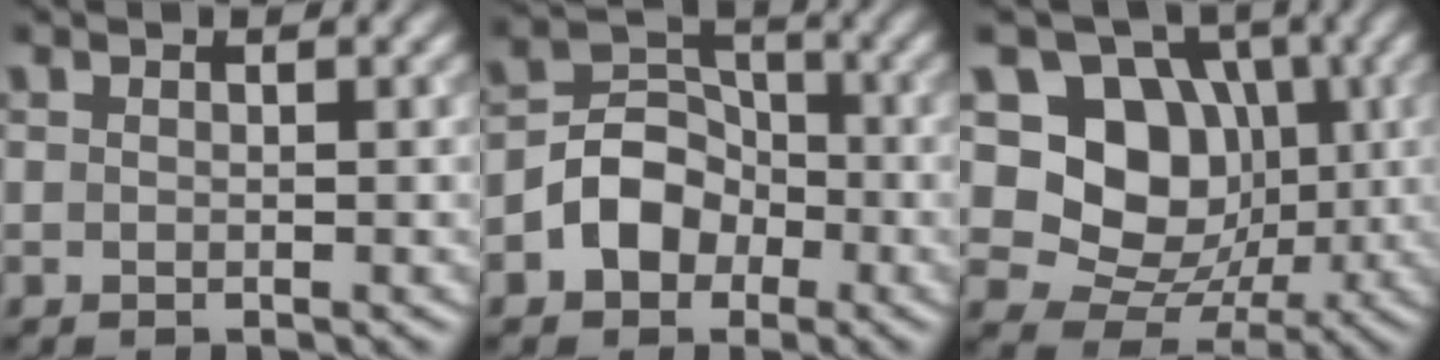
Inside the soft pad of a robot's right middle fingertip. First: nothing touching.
{"total": 4.7, "force": [-2.1, 3.6, 2.1], "torque": [-0.027, 0.006, -0.044]}
{"total": 10.4, "force": [1.6, 8.7, 5.4], "torque": [-0.079, 0.002, 0.009]}